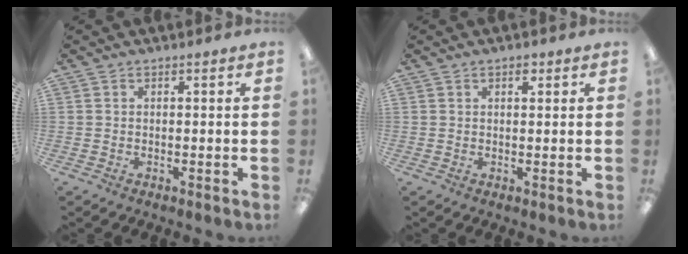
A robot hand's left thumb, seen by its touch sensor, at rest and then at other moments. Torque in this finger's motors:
{"motor_torque": [-0.02, 0.13, -0.23, 0.10, 0.07]}